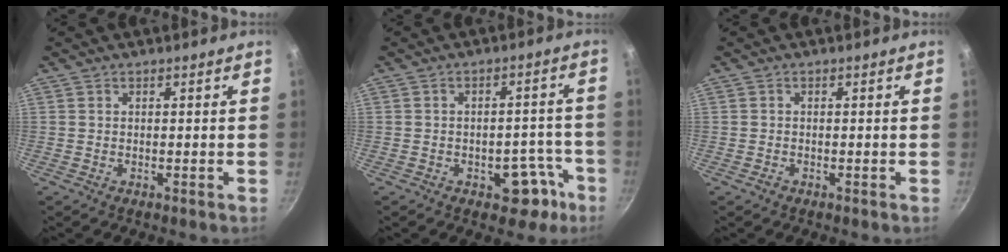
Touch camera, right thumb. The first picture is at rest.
{"total": 7.6, "force": [-4.0, 4.5, 4.7], "torque": [-0.026, 0.043, -0.044]}
{"total": 0.6, "force": [-0.4, 0.4, 0.1], "torque": [0.000, 0.001, -0.011]}